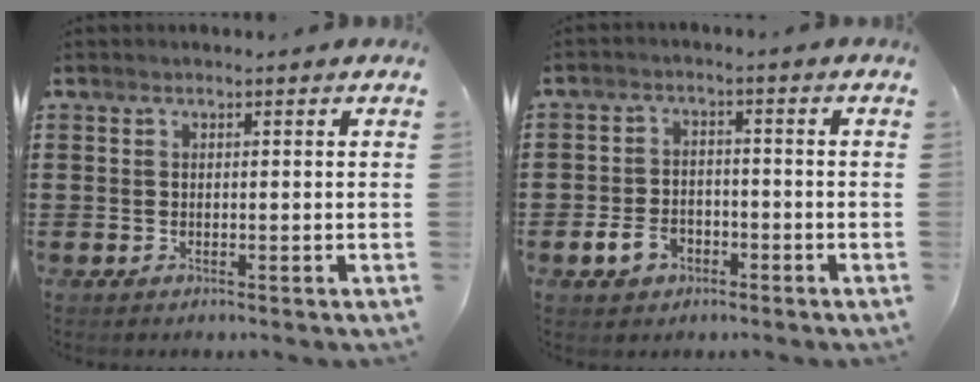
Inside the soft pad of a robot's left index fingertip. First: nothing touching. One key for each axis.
{"total": 4.2, "fx": -2.2, "fy": 2.8, "fz": 2.2, "tx": -0.047, "ty": 0.004, "tz": -0.043}